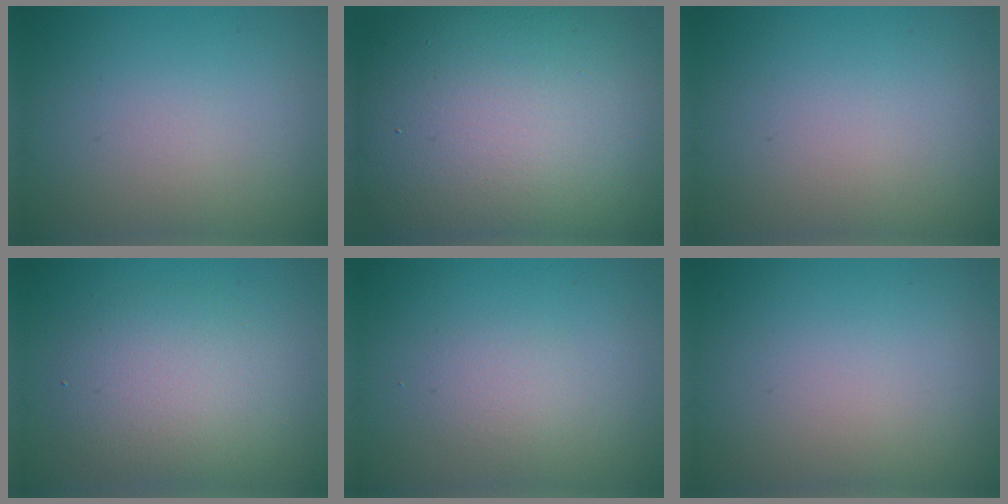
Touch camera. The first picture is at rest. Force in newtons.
{"total": 17.5, "press": 17.5, "slide": 0.9}
{"total": 0.0}
{"total": 4.0, "press": 3.9, "slide": 0.2}
{"total": 1.3, "press": 1.3, "slide": 0.0}
{"total": 0.0}